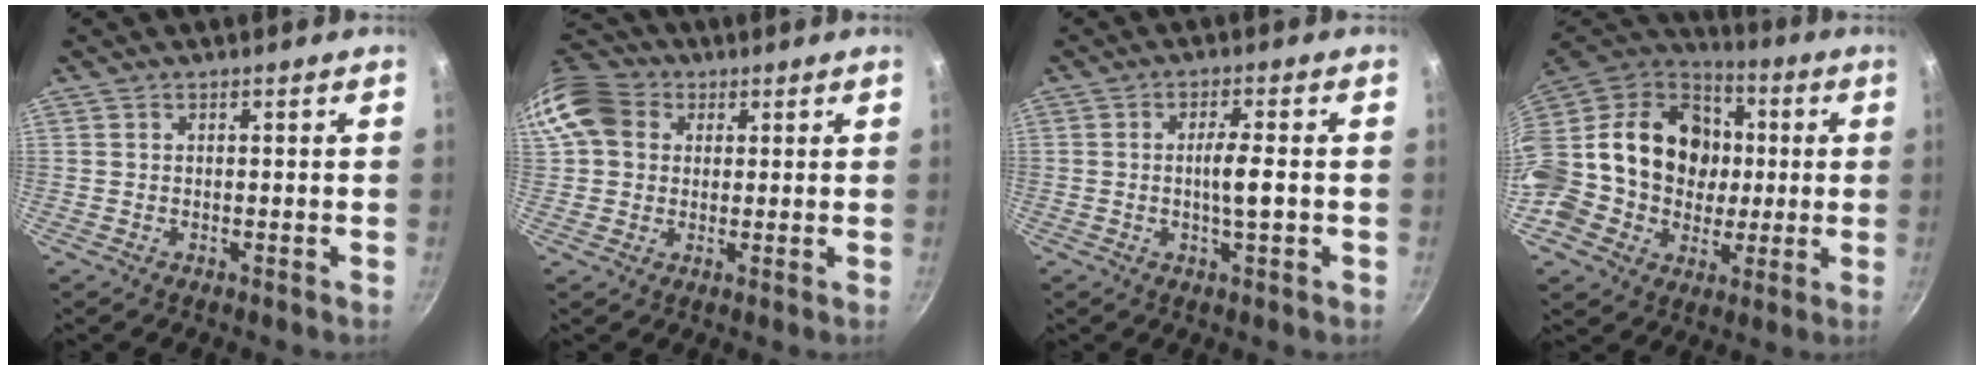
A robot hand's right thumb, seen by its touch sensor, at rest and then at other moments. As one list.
[{"total": 11.4, "force": [2.7, 9.6, 5.5], "torque": [-0.093, 0.019, 0.036]}, {"total": 5.0, "force": [-0.6, 0.7, 4.9], "torque": [-0.092, 0.004, -0.014]}, {"total": 26.8, "force": [-0.1, 23.8, 12.2], "torque": [-0.245, 0.050, 0.012]}]